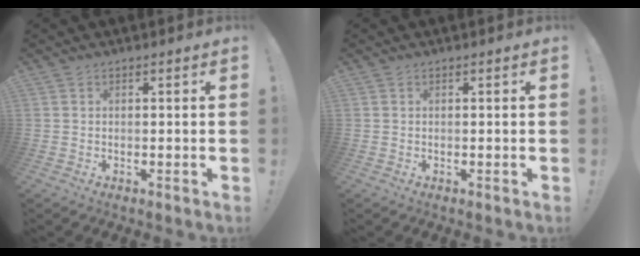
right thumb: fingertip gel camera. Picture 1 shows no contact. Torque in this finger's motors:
{"motor_torque": [-0.02, 0.02, -0.02, 0.02, 0.07]}